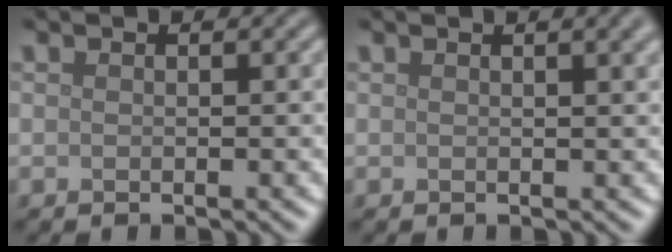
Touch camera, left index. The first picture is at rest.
{"total": 3.0, "force": [1.5, 1.1, 2.3], "torque": [-0.013, 0.006, 0.013]}